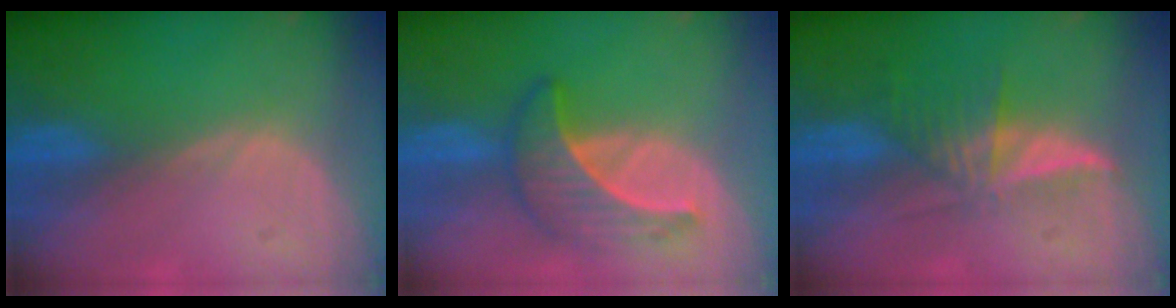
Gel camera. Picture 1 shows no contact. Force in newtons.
{"total": 6.9, "press": 6.4, "slide": 2.8}
{"total": 6.2, "press": 5.5, "slide": 2.8}